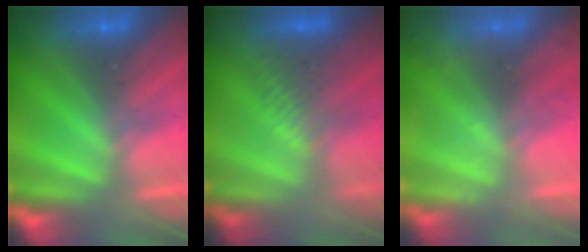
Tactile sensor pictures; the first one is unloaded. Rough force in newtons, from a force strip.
{"total": 3.4}
{"total": 2.3}